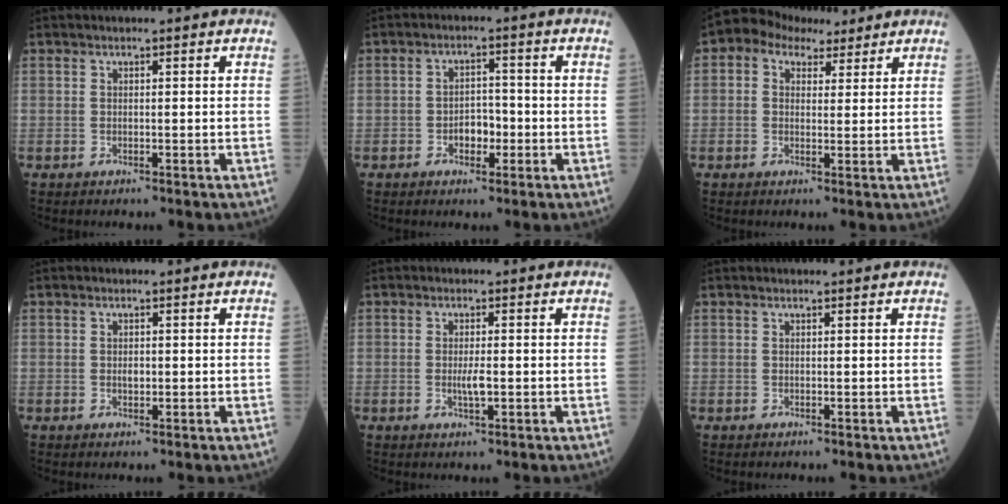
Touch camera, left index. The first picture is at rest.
{"total": 3.8, "force": [-1.5, 2.2, 2.7], "torque": [-0.040, 0.007, -0.026]}
{"total": 5.9, "force": [3.9, 3.8, 2.2], "torque": [-0.039, 0.035, 0.067]}
{"total": 1.2, "force": [-0.2, 0.7, 0.9], "torque": [-0.017, -0.002, -0.002]}
{"total": 2.4, "force": [-0.5, 0.5, 2.3], "torque": [-0.047, -0.004, -0.008]}
{"total": 0.0}